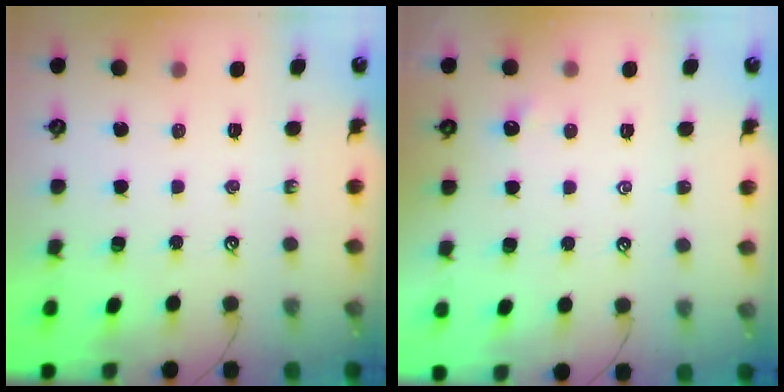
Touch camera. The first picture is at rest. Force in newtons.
{"total": 0.7, "press": 0.6, "slide": 0.3}